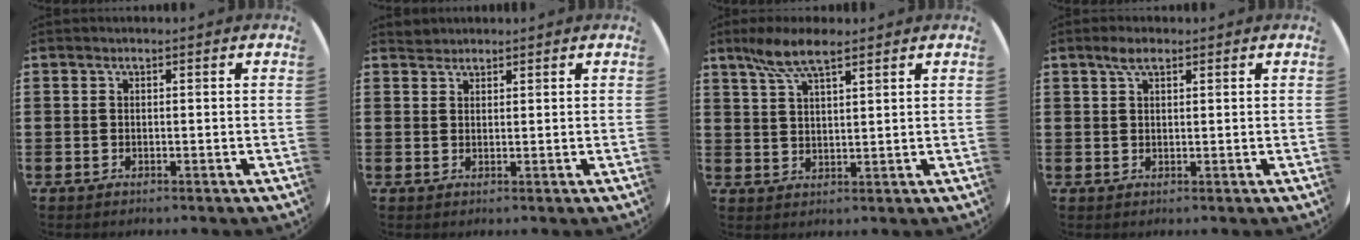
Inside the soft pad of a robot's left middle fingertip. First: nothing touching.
{"total": 1.2, "force": [1.2, 0.3, -0.2], "torque": [0.001, 0.002, 0.024]}
{"total": 6.4, "force": [4.7, 1.5, 4.1], "torque": [-0.092, 0.002, 0.084]}
{"total": 2.5, "force": [1.6, 0.9, 1.6], "torque": [-0.027, 0.004, 0.026]}